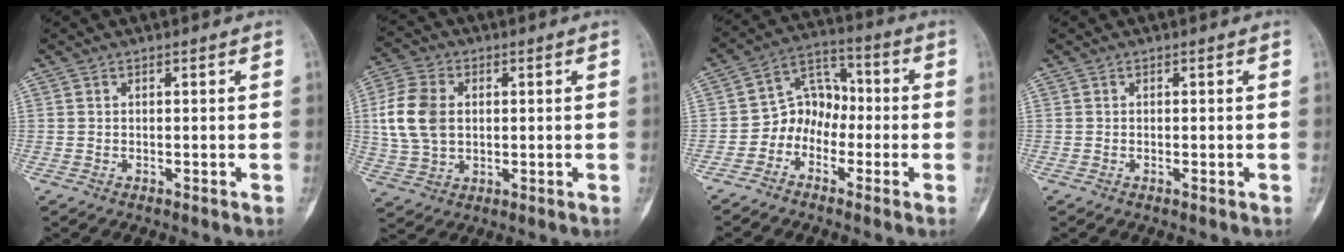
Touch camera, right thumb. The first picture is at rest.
{"total": 11.1, "force": [1.3, 7.9, 7.7], "torque": [-0.151, 0.004, 0.027]}
{"total": 8.0, "force": [-2.6, 6.5, 3.8], "torque": [-0.031, 0.053, -0.065]}
{"total": 0.6, "force": [-0.2, 0.2, 0.6], "torque": [-0.011, -0.002, -0.002]}